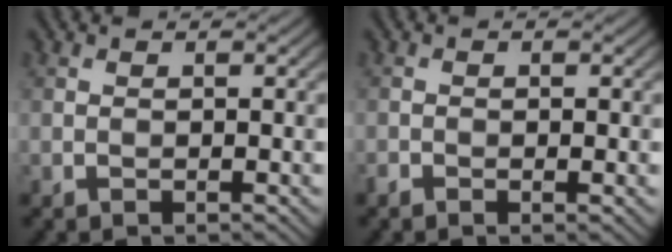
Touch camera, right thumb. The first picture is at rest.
{"total": 1.2, "force": [-0.6, 0.4, 0.9], "torque": [-0.020, -0.003, -0.013]}